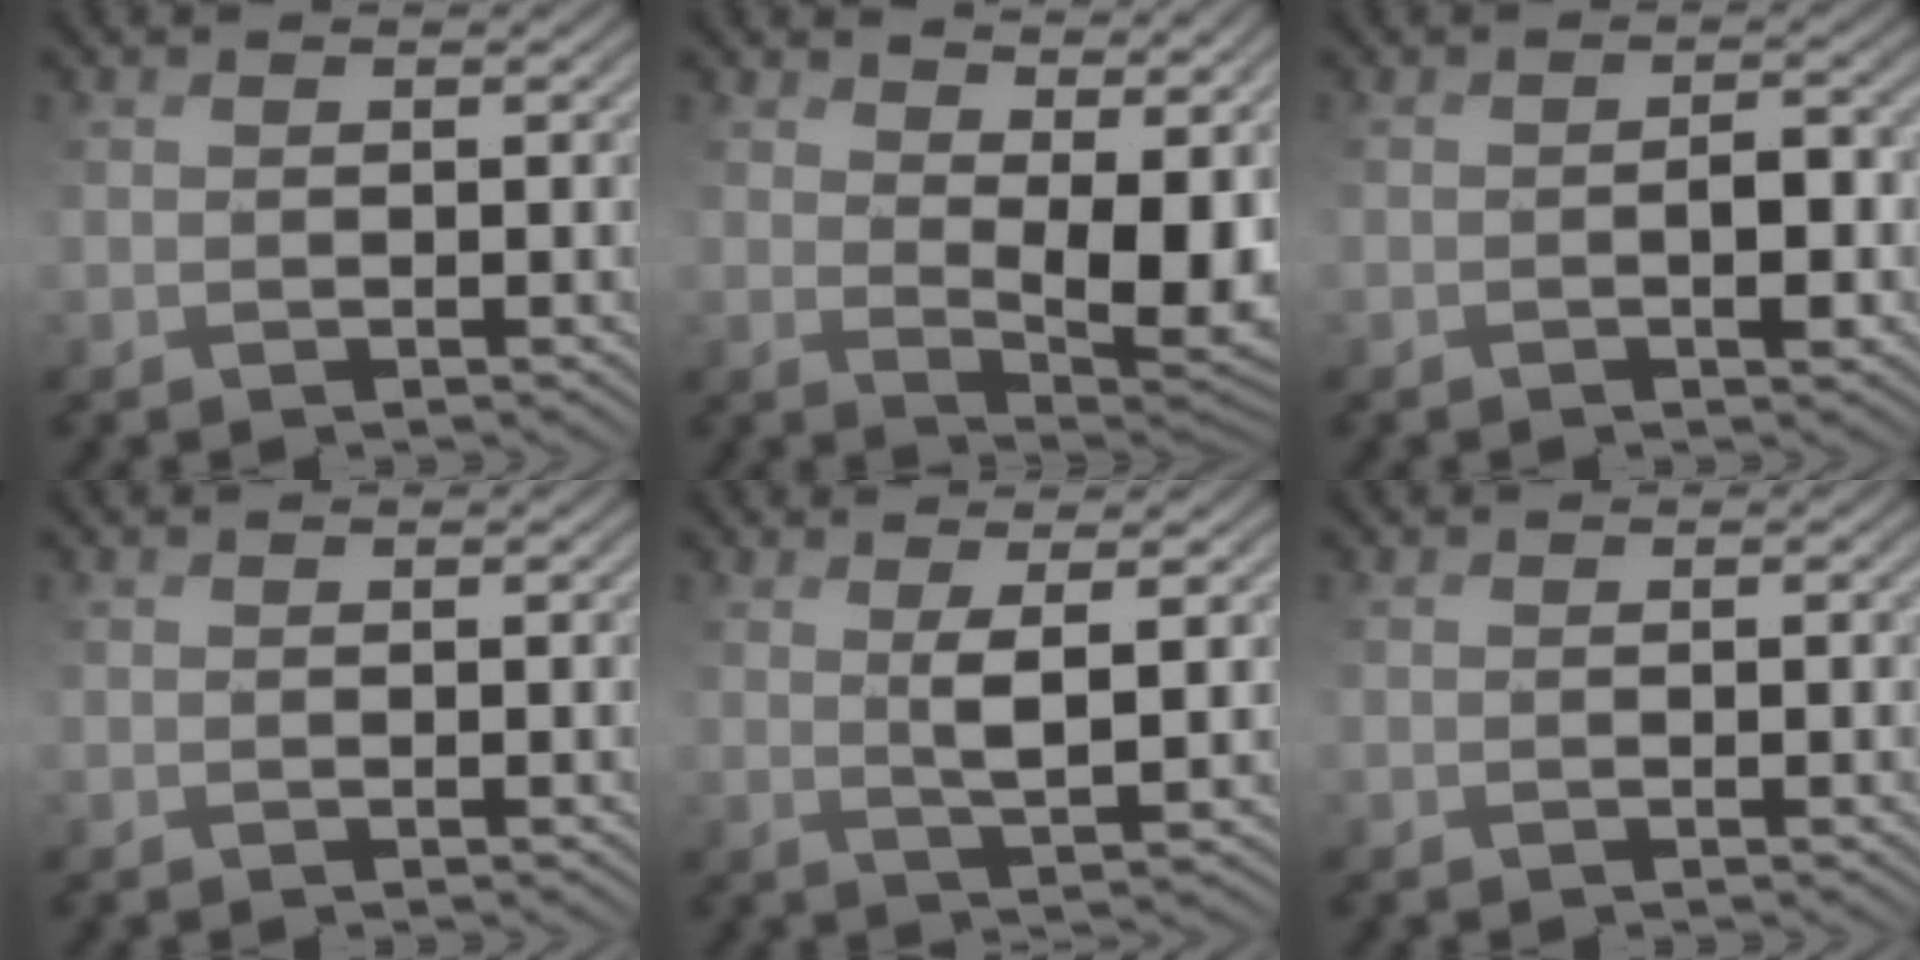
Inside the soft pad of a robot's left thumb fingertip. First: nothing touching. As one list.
[{"total": 10.7, "force": [5.0, 5.2, 7.9], "torque": [-0.138, -0.010, 0.109]}, {"total": 3.3, "force": [-1.0, 1.6, 2.7], "torque": [-0.033, 0.006, -0.010]}, {"total": 0.0}, {"total": 3.2, "force": [1.9, -0.4, 2.6], "torque": [-0.055, 0.012, 0.040]}, {"total": 0.5, "force": [0.0, 0.0, 0.5], "torque": [-0.010, -0.002, 0.003]}]